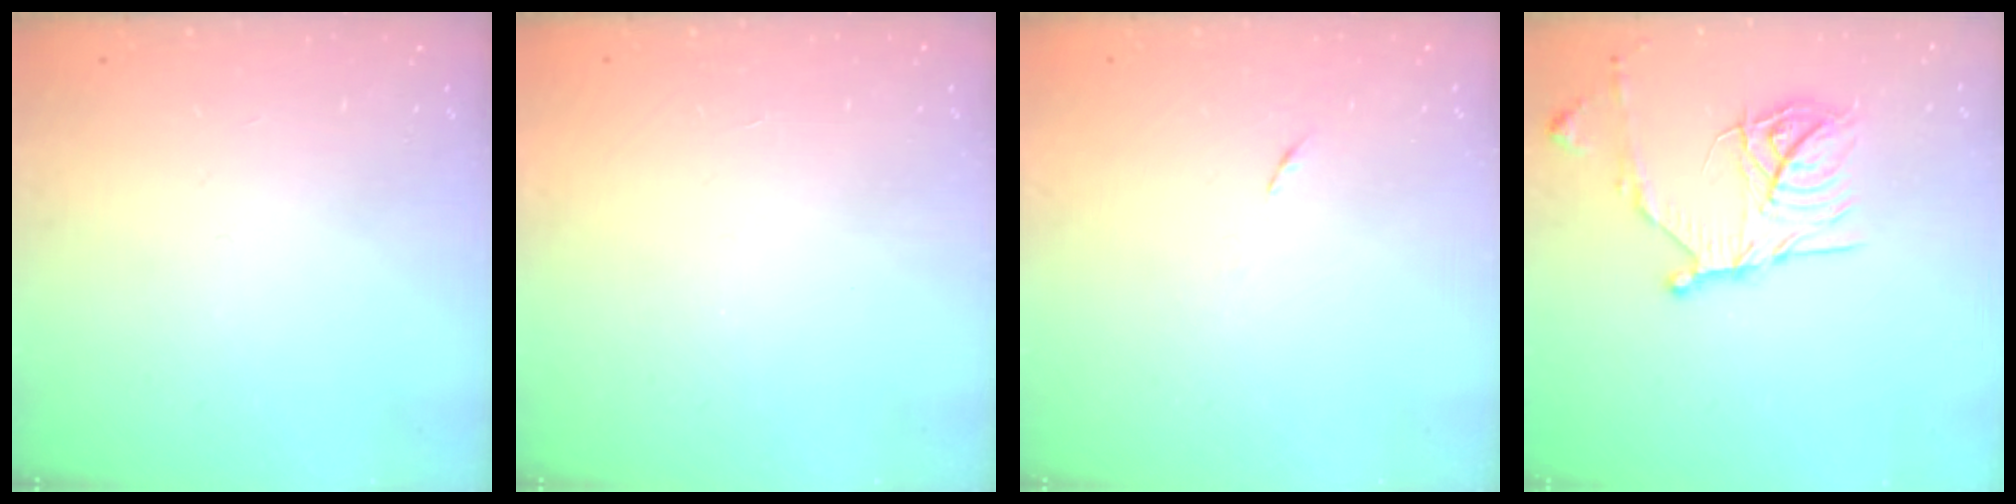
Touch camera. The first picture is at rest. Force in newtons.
{"total": 1.6, "press": 1.6, "slide": 0.1}
{"total": 3.2, "press": 3.1, "slide": 0.4}
{"total": 17.1, "press": 17.1, "slide": 1.1}